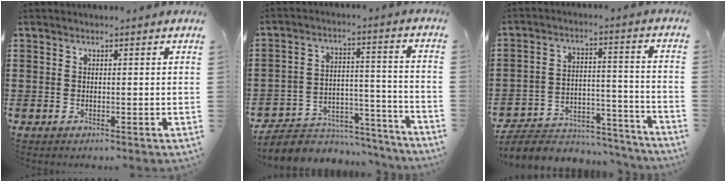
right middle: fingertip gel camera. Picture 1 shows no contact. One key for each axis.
{"total": 6.1, "fx": -5.7, "fy": 2.0, "fz": 0.9, "tx": -0.018, "ty": 0.014, "tz": -0.110}
{"total": 6.1, "fx": -5.8, "fy": 1.5, "fz": 1.2, "tx": -0.022, "ty": 0.010, "tz": -0.115}